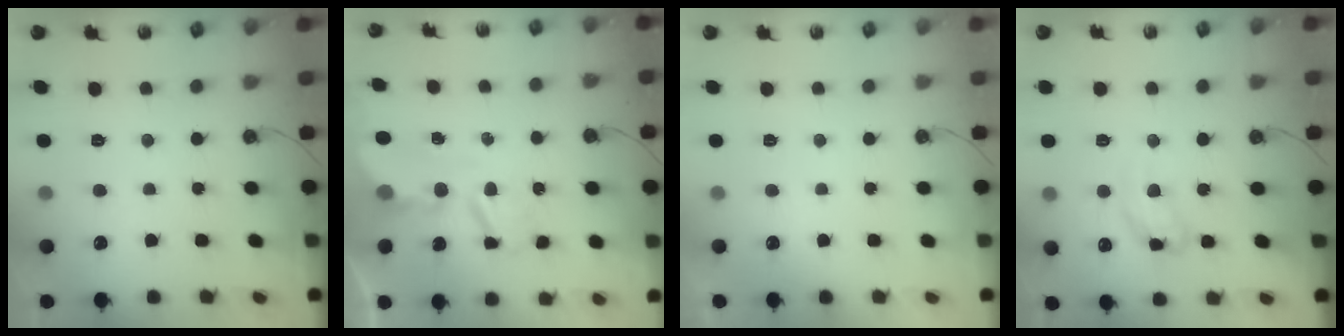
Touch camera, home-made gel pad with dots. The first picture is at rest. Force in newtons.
{"total": 5.0, "press": 5.0, "slide": 0.5}
{"total": 0.0}
{"total": 11.4, "press": 11.3, "slide": 0.8}